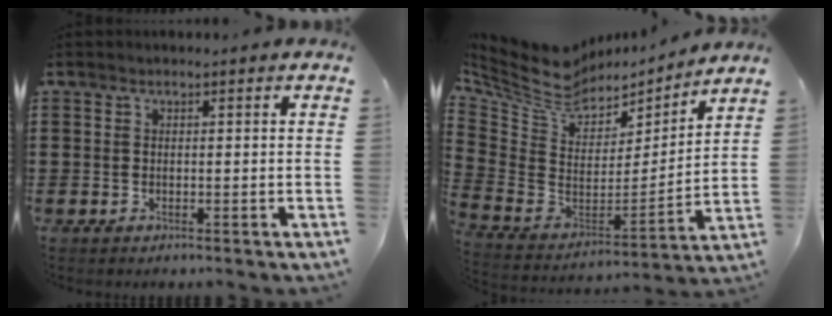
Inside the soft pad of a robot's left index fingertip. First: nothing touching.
{"total": 7.4, "force": [5.9, 3.6, 2.8], "torque": [-0.099, -0.047, 0.103]}